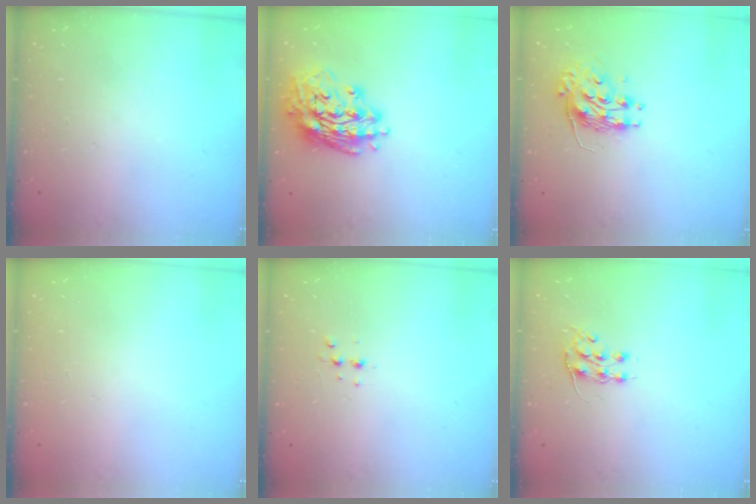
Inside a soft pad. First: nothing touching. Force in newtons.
{"total": 16.4, "press": 16.2, "slide": 2.5}
{"total": 8.2, "press": 8.2, "slide": 0.3}
{"total": 0.0}
{"total": 3.1, "press": 3.0, "slide": 0.6}
{"total": 6.4, "press": 6.4, "slide": 0.5}